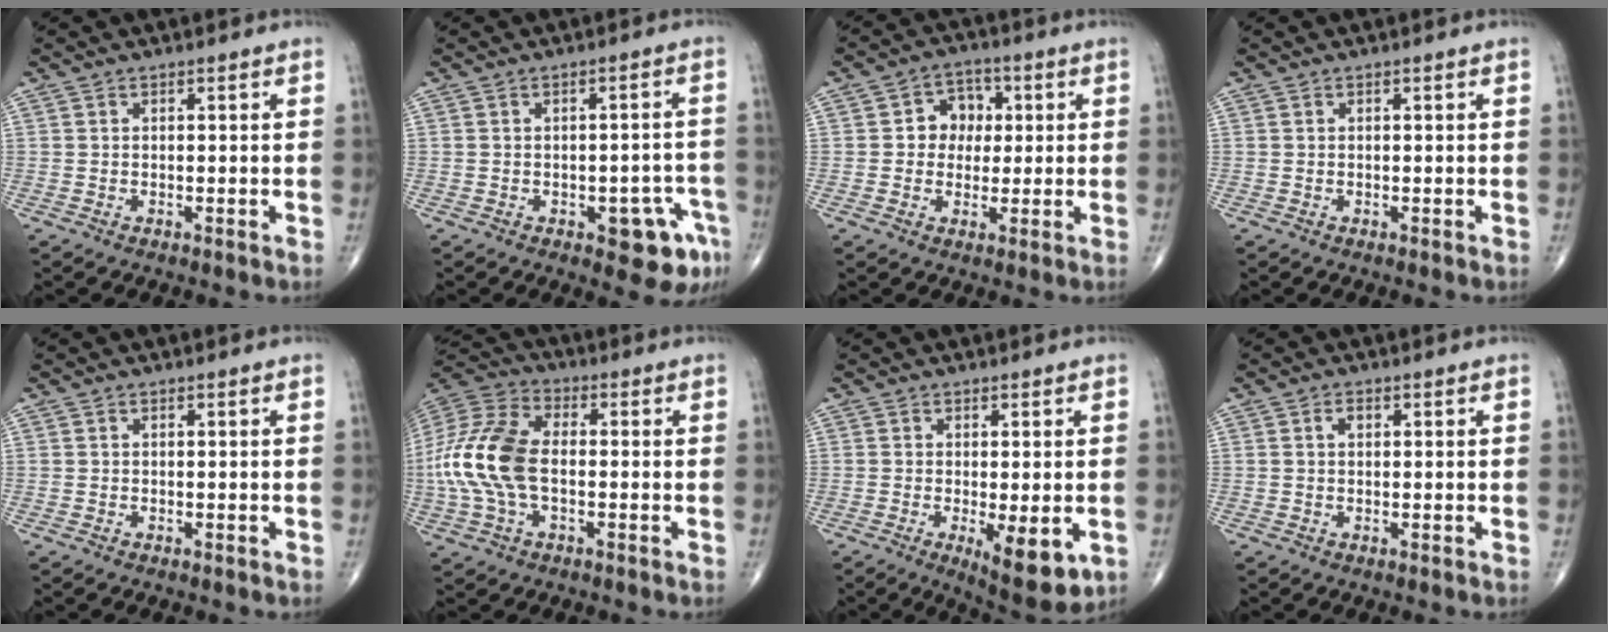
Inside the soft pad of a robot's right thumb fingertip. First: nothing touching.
{"total": 8.0, "force": [-3.7, 3.4, 6.2], "torque": [-0.050, 0.020, -0.039]}
{"total": 6.7, "force": [0.9, 5.7, 3.3], "torque": [-0.009, 0.009, 0.006]}
{"total": 0.0}
{"total": 0.0}
{"total": 16.2, "force": [-1.4, 9.2, 13.2], "torque": [-0.297, 0.028, -0.029]}
{"total": 8.8, "force": [-2.4, 3.0, 7.9], "torque": [-0.109, -0.021, -0.028]}
{"total": 1.5, "force": [0.4, 0.9, 1.1], "torque": [-0.018, 0.004, 0.005]}